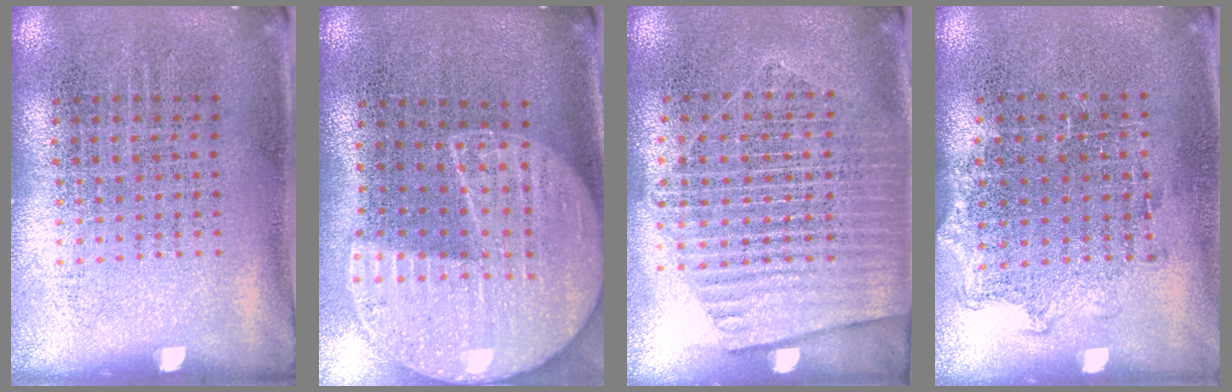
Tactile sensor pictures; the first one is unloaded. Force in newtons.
{"total": 2.1, "press": 1.9, "slide": 0.9}
{"total": 1.6, "press": 1.5, "slide": 0.7}
{"total": 1.1, "press": 1.0, "slide": 0.4}